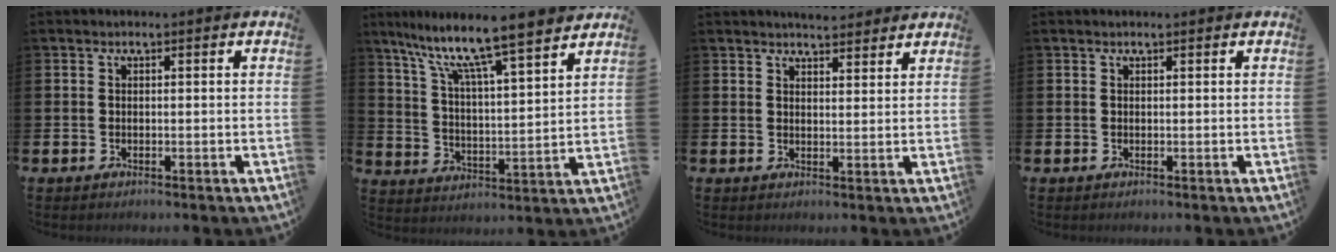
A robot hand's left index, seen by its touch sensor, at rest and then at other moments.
{"total": 10.0, "force": [8.8, 0.6, 4.7], "torque": [-0.116, -0.067, 0.145]}
{"total": 3.9, "force": [3.9, 0.4, -0.1], "torque": [0.005, -0.022, 0.071]}
{"total": 0.0}